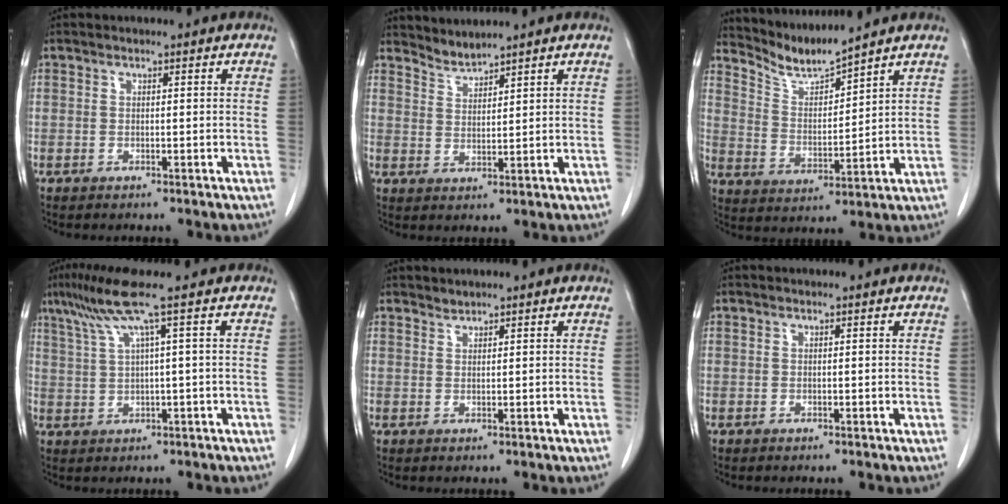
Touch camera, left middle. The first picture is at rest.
{"total": 2.6, "force": [2.5, -0.6, -0.5], "torque": [0.004, -0.005, 0.056]}
{"total": 6.3, "force": [6.2, -1.2, 0.3], "torque": [-0.018, -0.014, 0.135]}
{"total": 0.8, "force": [0.5, -0.2, 0.6], "torque": [-0.020, 0.005, 0.015]}
{"total": 0.8, "force": [0.8, 0.0, -0.2], "torque": [-0.001, 0.000, 0.015]}
{"total": 0.0}